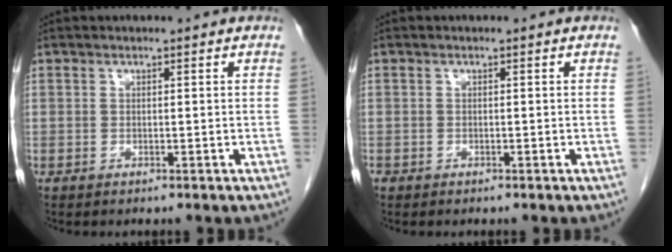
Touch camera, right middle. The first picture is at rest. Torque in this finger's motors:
{"motor_torque": [0.29, 0.06, 0.00, 0.00]}